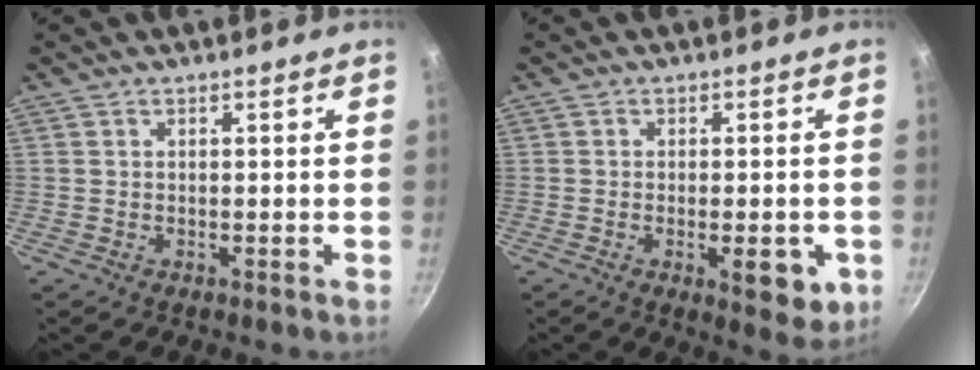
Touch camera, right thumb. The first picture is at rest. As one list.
[{"total": 8.0, "force": [-2.5, 3.1, 6.9], "torque": [-0.072, 0.001, -0.029]}]